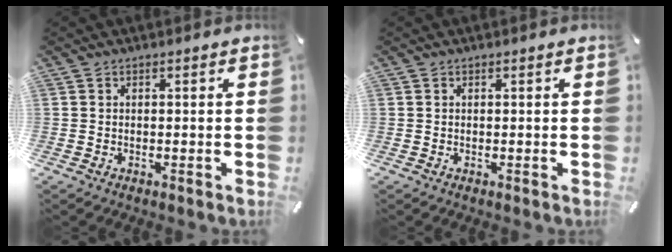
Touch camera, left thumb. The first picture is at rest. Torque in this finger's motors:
{"motor_torque": [0.00, 0.00, -0.02, 0.00, 0.00]}